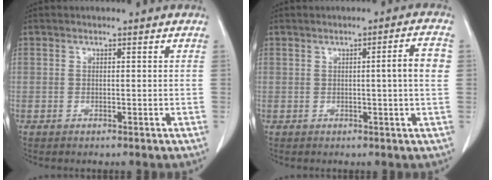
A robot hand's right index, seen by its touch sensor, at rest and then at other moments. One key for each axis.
{"total": 4.5, "fx": 0.3, "fy": -0.4, "fz": 4.5, "tx": -0.061, "ty": 0.001, "tz": 0.002}